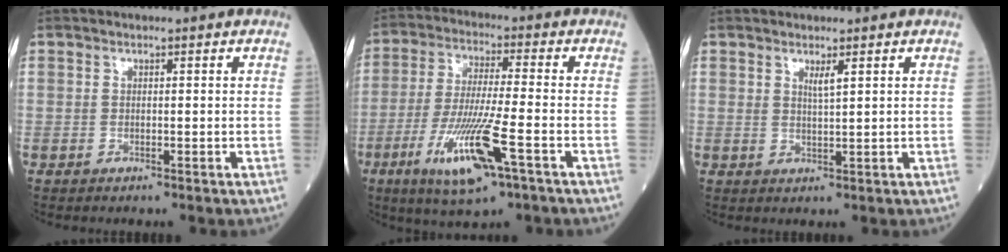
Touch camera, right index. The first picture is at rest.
{"total": 13.0, "force": [-5.6, 1.0, 11.7], "torque": [-0.236, -0.026, -0.099]}
{"total": 1.8, "force": [1.1, 0.0, 1.4], "torque": [-0.029, -0.006, 0.020]}